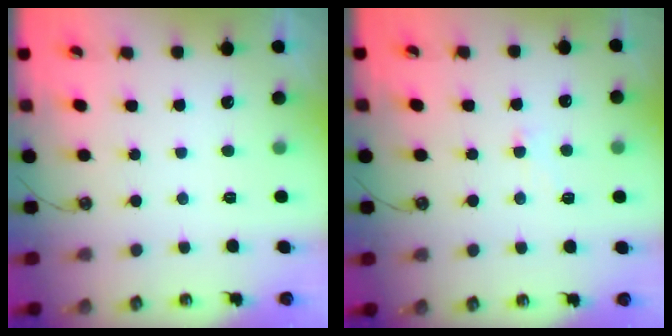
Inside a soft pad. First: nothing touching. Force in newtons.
{"total": 1.5, "press": 1.4, "slide": 0.6}